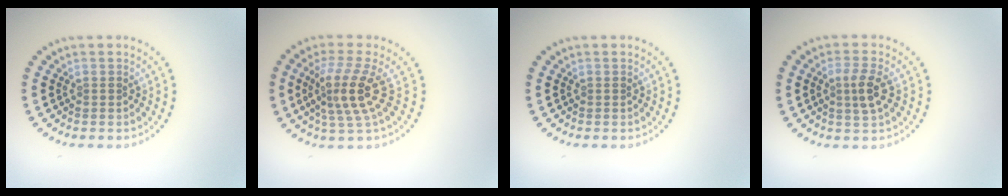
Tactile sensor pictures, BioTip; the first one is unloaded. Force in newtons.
{"total": 3.9, "press": 3.0, "slide": 2.5}
{"total": 0.0}
{"total": 2.6, "press": 2.4, "slide": 1.0}